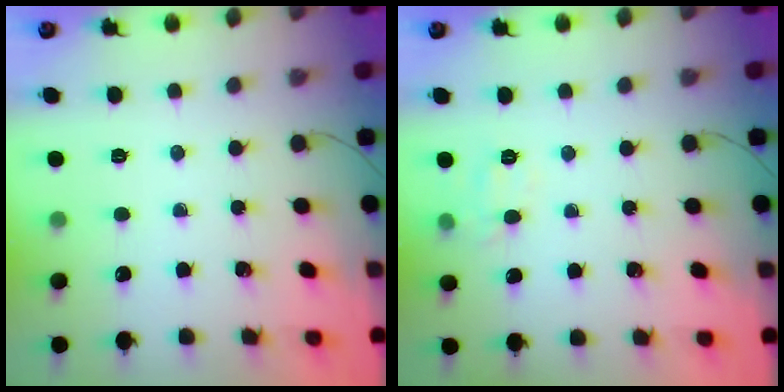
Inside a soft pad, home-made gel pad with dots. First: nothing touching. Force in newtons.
{"total": 6.2, "press": 6.0, "slide": 1.5}